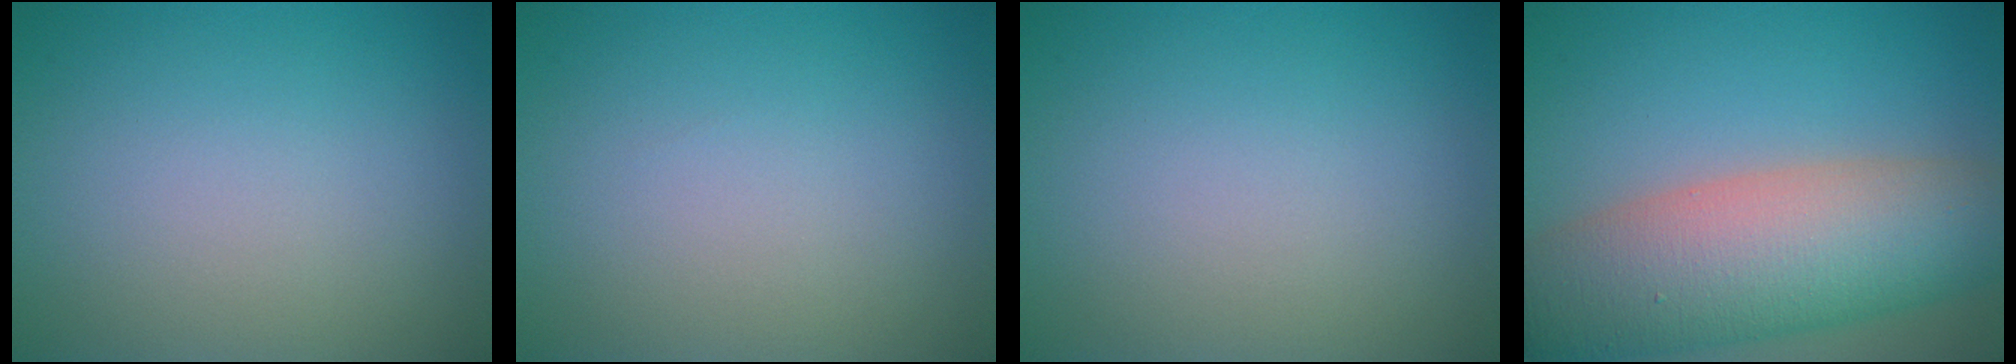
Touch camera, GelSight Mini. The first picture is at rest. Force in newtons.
{"total": 0.0}
{"total": 0.0}
{"total": 11.6, "press": 11.6, "slide": 0.8}